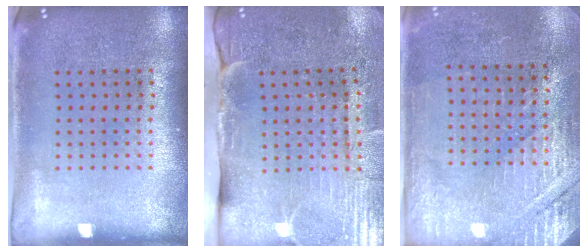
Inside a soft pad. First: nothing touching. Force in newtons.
{"total": 4.5, "press": 3.8, "slide": 2.4}
{"total": 2.9, "press": 2.8, "slide": 0.7}